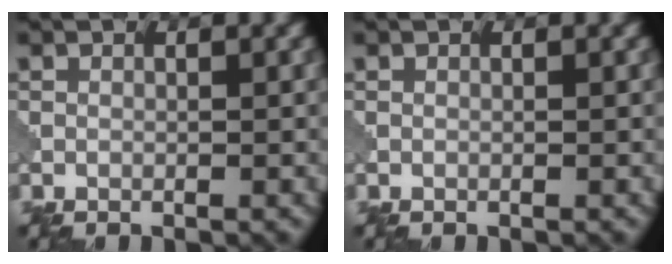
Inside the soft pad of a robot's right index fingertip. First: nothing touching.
{"total": 0.0}